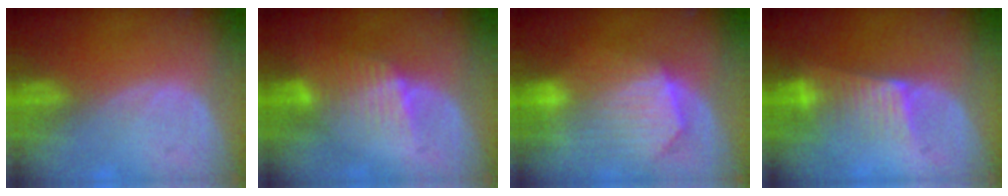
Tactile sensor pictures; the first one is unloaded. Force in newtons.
{"total": 6.5, "press": 5.7, "slide": 3.2}
{"total": 10.3, "press": 8.9, "slide": 5.3}
{"total": 6.4, "press": 5.7, "slide": 3.1}